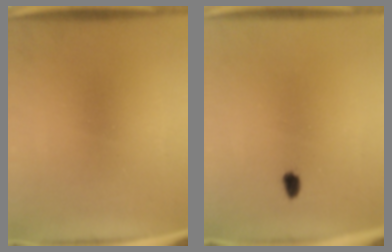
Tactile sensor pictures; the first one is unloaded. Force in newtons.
{"total": 1.4}